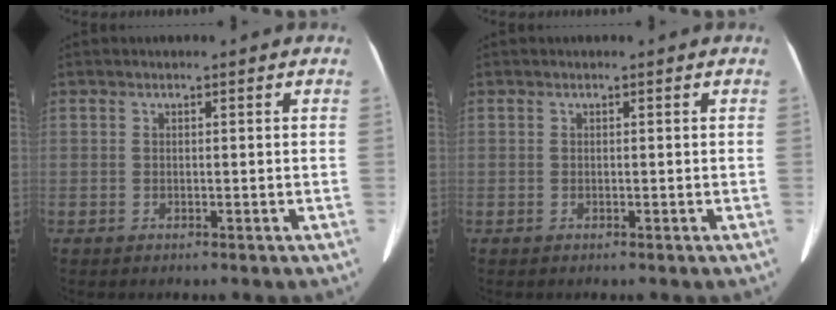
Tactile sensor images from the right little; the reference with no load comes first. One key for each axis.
{"total": 0.0}